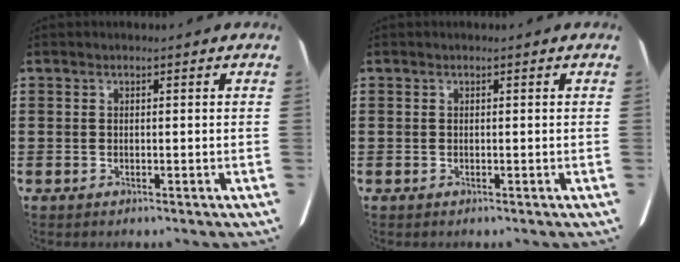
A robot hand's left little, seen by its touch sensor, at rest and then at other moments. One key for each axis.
{"total": 0.0}